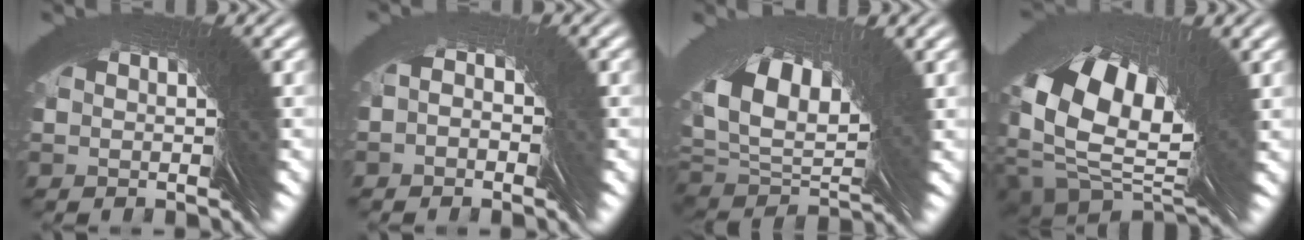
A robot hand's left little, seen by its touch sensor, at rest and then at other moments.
{"total": 2.1, "force": [0.2, 2.0, -0.1], "torque": [0.007, 0.012, -0.008]}
{"total": 5.2, "force": [1.9, 2.5, 4.1], "torque": [-0.073, 0.011, 0.026]}
{"total": 10.5, "force": [-0.5, 6.2, 8.5], "torque": [-0.145, -0.023, -0.002]}